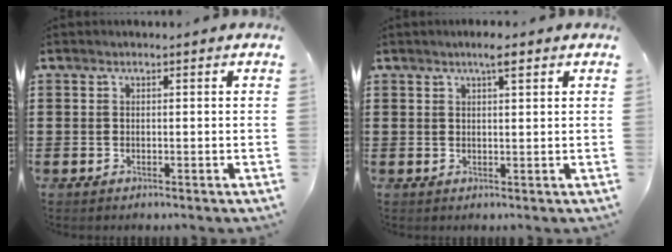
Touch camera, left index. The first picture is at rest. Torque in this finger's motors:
{"motor_torque": [0.56, -0.43, 0.31, 0.07]}